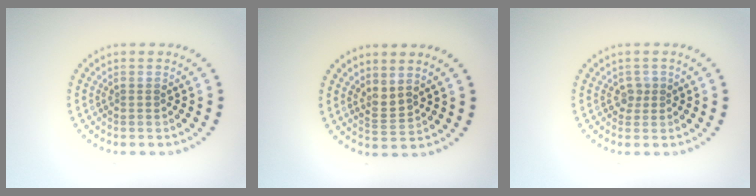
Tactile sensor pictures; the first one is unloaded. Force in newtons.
{"total": 1.5, "press": 1.2, "slide": 0.9}
{"total": 1.1, "press": 0.9, "slide": 0.7}